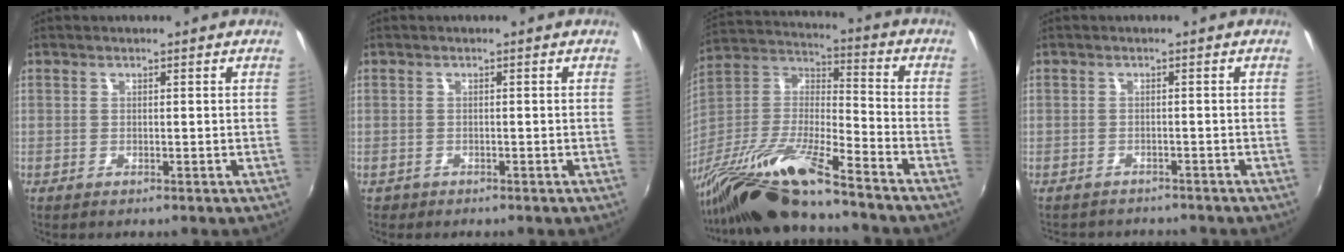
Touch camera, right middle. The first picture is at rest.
{"total": 1.1, "force": [-0.7, 0.8, 0.1], "torque": [-0.007, -0.002, -0.011]}
{"total": 18.9, "force": [-14.2, 2.1, 12.3], "torque": [-0.237, -0.020, -0.273]}
{"total": 4.0, "force": [-3.6, 1.8, 0.5], "torque": [-0.020, -0.003, -0.056]}